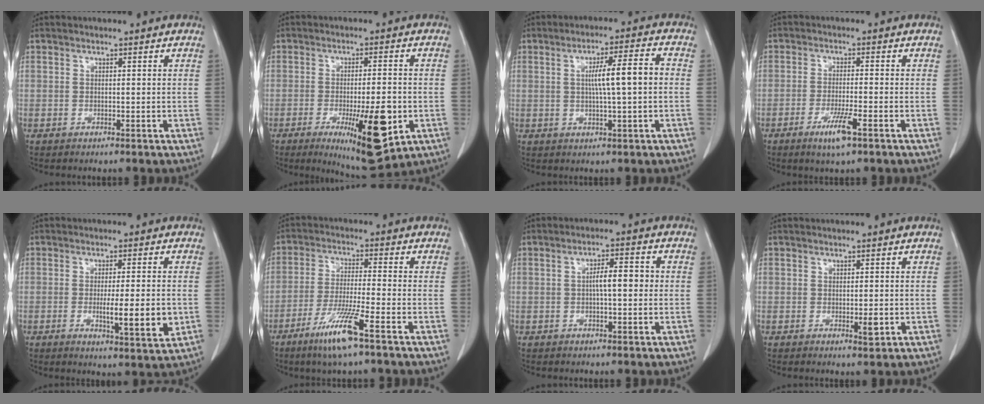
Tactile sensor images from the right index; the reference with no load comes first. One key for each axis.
{"total": 12.3, "fx": -4.1, "fy": 2.5, "fz": 11.3, "tx": -0.167, "ty": -0.023, "tz": -0.051}
{"total": 7.2, "fx": 0.2, "fy": 0.2, "fz": 7.2, "tx": -0.116, "ty": 0.010, "tz": 0.003}
{"total": 5.2, "fx": -2.8, "fy": 0.1, "fz": 4.3, "tx": -0.082, "ty": -0.011, "tz": -0.050}
{"total": 7.6, "fx": -1.4, "fy": 0.8, "fz": 7.4, "tx": -0.112, "ty": -0.014, "tz": -0.018}
{"total": 9.2, "fx": -5.4, "fy": -0.3, "fz": 7.5, "tx": -0.150, "ty": -0.023, "tz": -0.101}
{"total": 4.6, "fx": -0.1, "fy": 1.0, "fz": 4.5, "tx": -0.078, "ty": 0.015, "tz": -0.002}
{"total": 1.6, "fx": -0.2, "fy": 0.5, "fz": 1.5, "tx": -0.022, "ty": -0.003, "tz": 0.003}